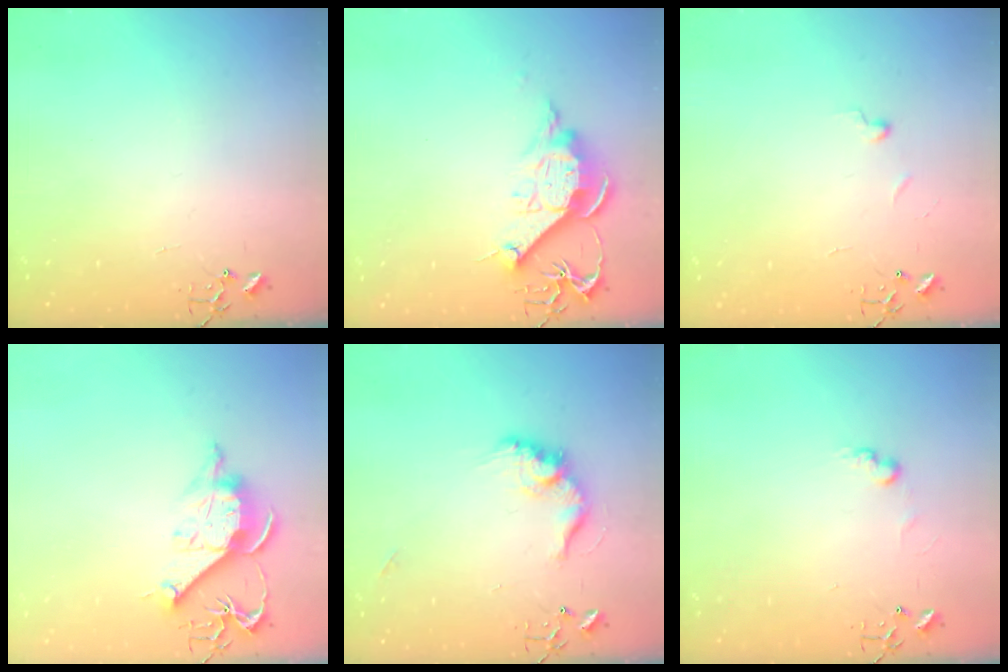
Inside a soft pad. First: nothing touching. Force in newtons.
{"total": 11.9, "press": 11.9, "slide": 0.5}
{"total": 5.0, "press": 5.0, "slide": 0.7}
{"total": 11.0, "press": 10.9, "slide": 1.2}
{"total": 13.0, "press": 13.0, "slide": 1.0}
{"total": 6.6, "press": 6.6, "slide": 0.5}